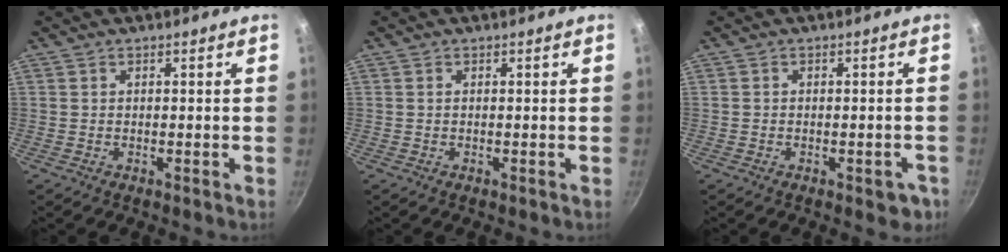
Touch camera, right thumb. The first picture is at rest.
{"total": 0.0}
{"total": 3.9, "force": [-1.7, 2.1, 2.7], "torque": [-0.017, 0.013, -0.015]}